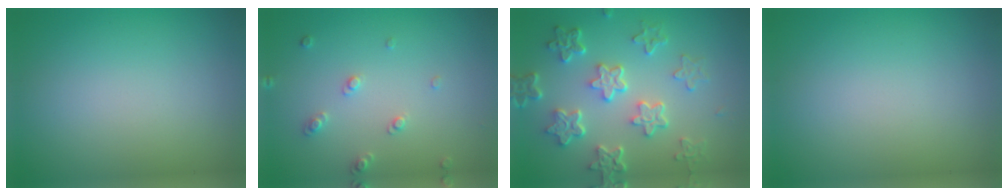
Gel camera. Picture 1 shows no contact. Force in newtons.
{"total": 1.6, "press": 1.5, "slide": 0.4}
{"total": 5.9, "press": 4.4, "slide": 3.8}
{"total": 0.0}